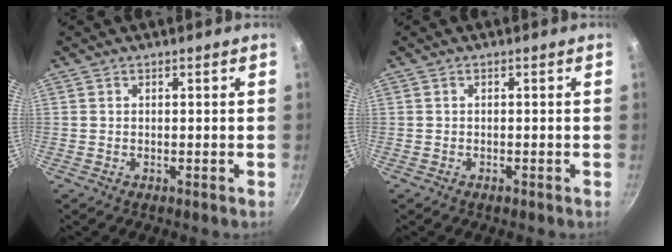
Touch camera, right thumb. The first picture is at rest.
{"total": 0.5, "force": [-0.4, 0.2, 0.1], "torque": [-0.004, 0.002, -0.006]}